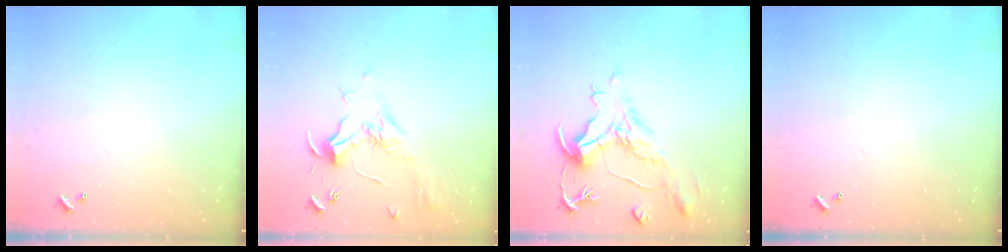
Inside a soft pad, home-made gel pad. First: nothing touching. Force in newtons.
{"total": 1.8, "press": 1.7, "slide": 0.6}
{"total": 1.6, "press": 0.0, "slide": 1.6}
{"total": 0.0}